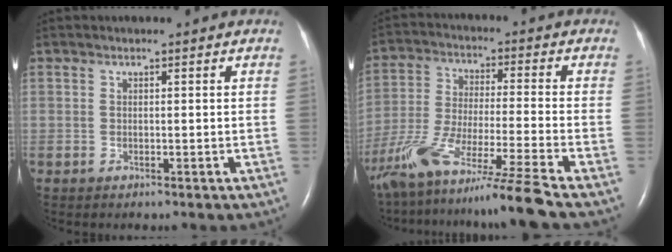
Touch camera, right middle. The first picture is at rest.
{"total": 17.0, "force": [-13.8, -2.6, 9.5], "torque": [-0.188, -0.051, -0.245]}